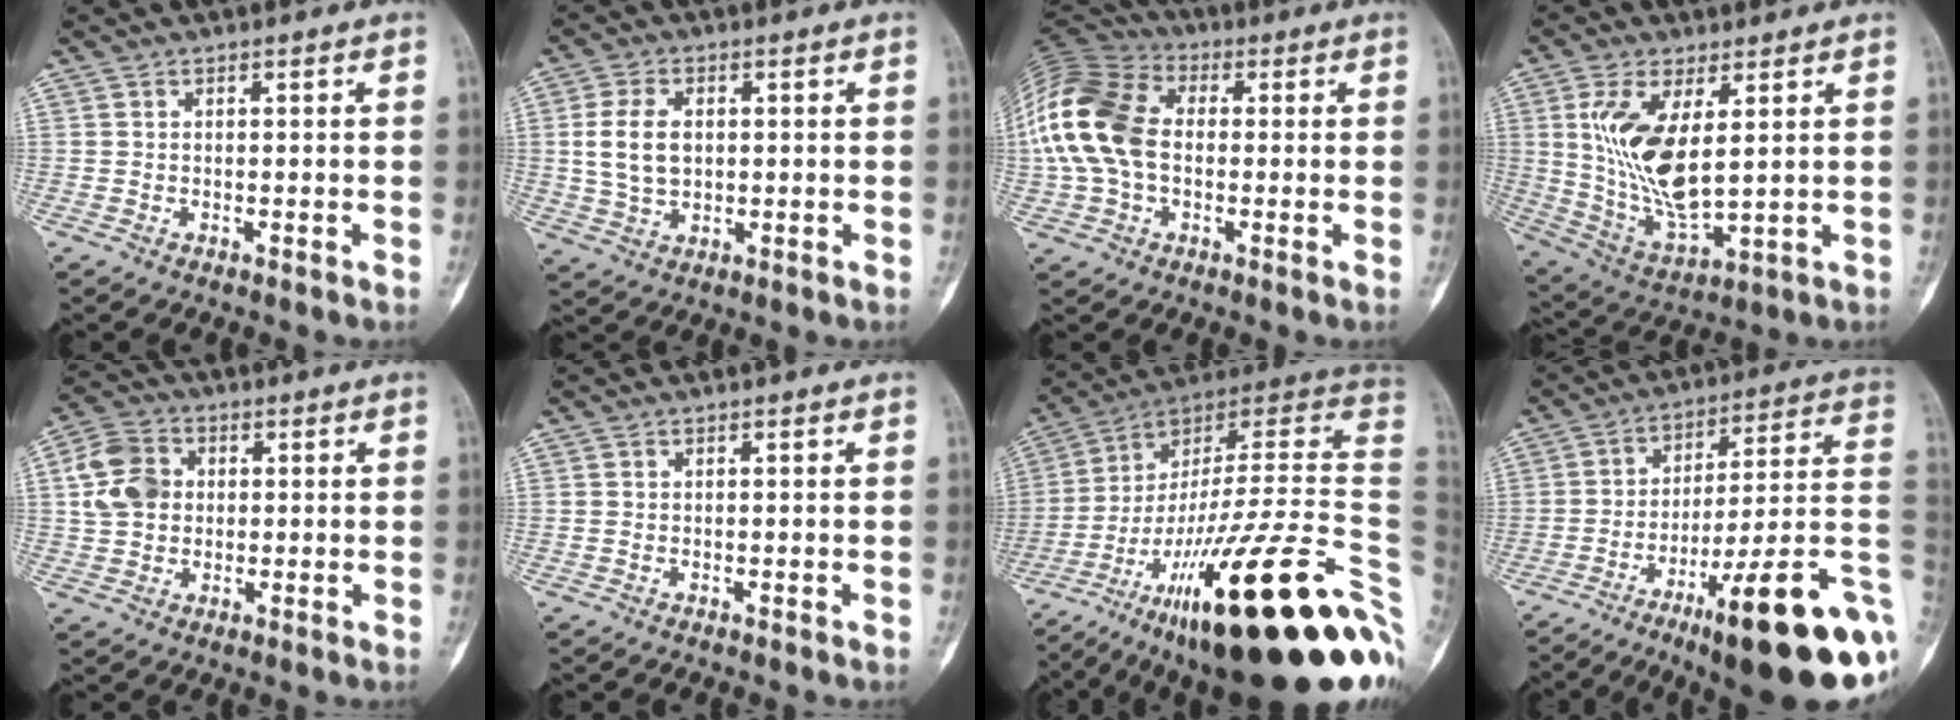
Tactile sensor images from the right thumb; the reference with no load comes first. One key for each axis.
{"total": 7.9, "fx": 0.9, "fy": 5.2, "fz": 5.9, "tx": -0.111, "ty": -0.003, "tz": 0.023}
{"total": 18.1, "fx": 0.3, "fy": 12.2, "fz": 13.4, "tx": -0.293, "ty": 0.027, "tz": -0.002}
{"total": 14.8, "fx": 3.0, "fy": 6.4, "fz": 13.1, "tx": -0.259, "ty": -0.023, "tz": 0.073}
{"total": 8.8, "fx": 1.2, "fy": 6.9, "fz": 5.2, "tx": -0.086, "ty": 0.013, "tz": 0.015}
{"total": 0.0}
{"total": 38.0, "fx": -12.8, "fy": 8.8, "fz": 34.7, "tx": -0.437, "ty": 0.086, "tz": -0.208}
{"total": 22.3, "fx": -8.6, "fy": 4.3, "fz": 20.1, "tx": -0.224, "ty": 0.050, "tz": -0.122}